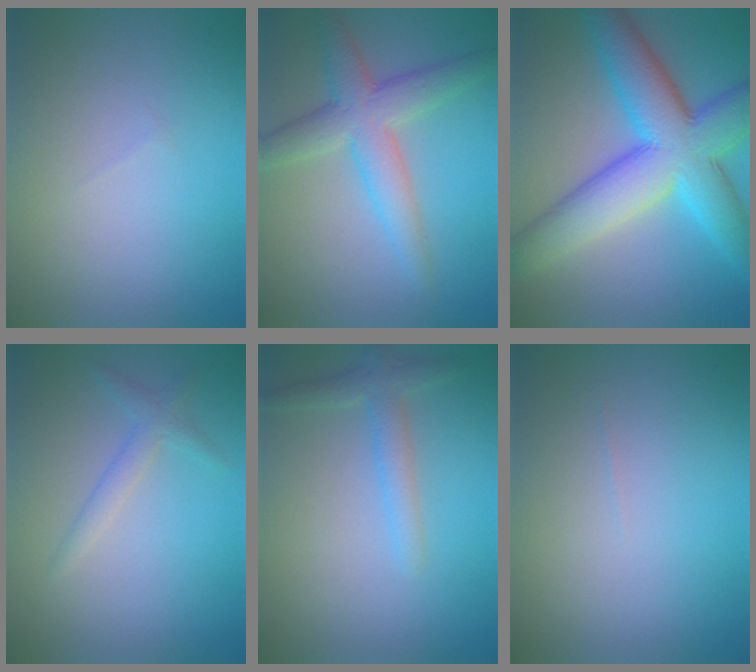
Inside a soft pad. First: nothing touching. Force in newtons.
{"total": 5.2, "press": 5.2, "slide": 0.2}
{"total": 10.9, "press": 10.9, "slide": 0.0}
{"total": 1.6, "press": 1.6, "slide": 0.0}
{"total": 2.3, "press": 2.3, "slide": 0.2}
{"total": 0.0}